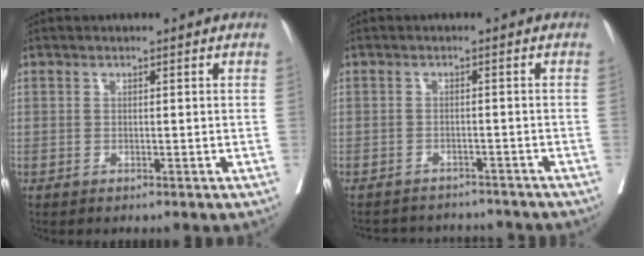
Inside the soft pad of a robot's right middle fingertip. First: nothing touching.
{"total": 7.7, "force": [-7.5, 1.9, 0.7], "torque": [-0.011, 0.012, -0.091]}